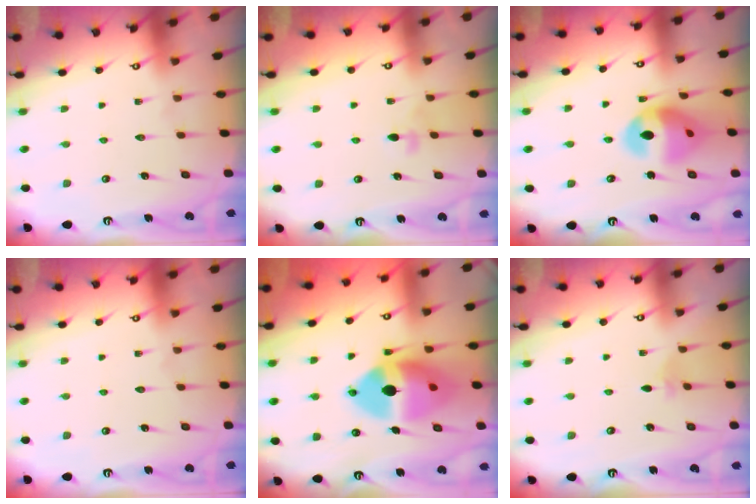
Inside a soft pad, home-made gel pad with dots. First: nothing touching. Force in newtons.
{"total": 3.3, "press": 3.2, "slide": 0.9}
{"total": 14.7, "press": 14.6, "slide": 1.6}
{"total": 0.0}
{"total": 17.2, "press": 17.1, "slide": 2.3}
{"total": 1.5, "press": 1.5, "slide": 0.4}